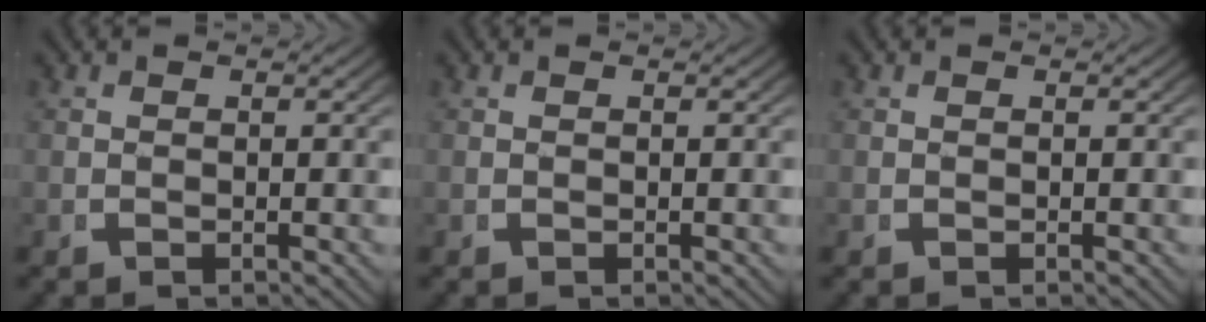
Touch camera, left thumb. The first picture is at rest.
{"total": 0.0}
{"total": 0.0}